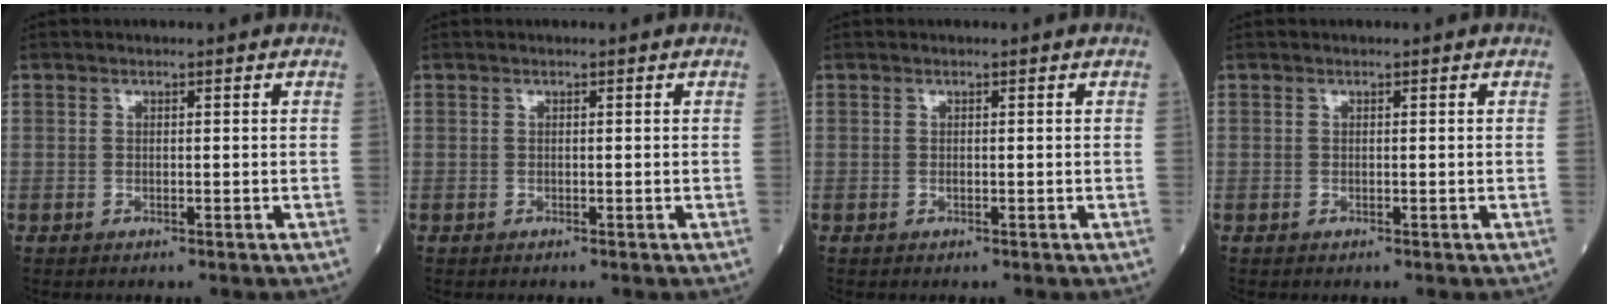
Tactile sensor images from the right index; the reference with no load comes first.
{"total": 0.0}
{"total": 0.0}
{"total": 0.0}